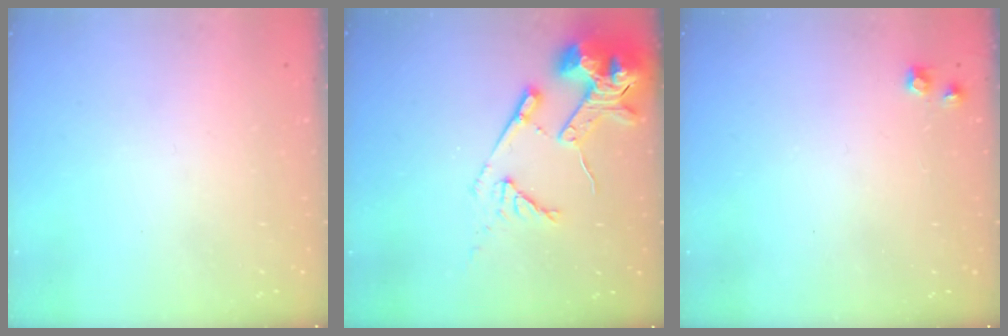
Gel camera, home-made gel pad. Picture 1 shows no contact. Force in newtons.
{"total": 14.8, "press": 14.7, "slide": 1.8}
{"total": 6.3, "press": 6.3, "slide": 0.5}